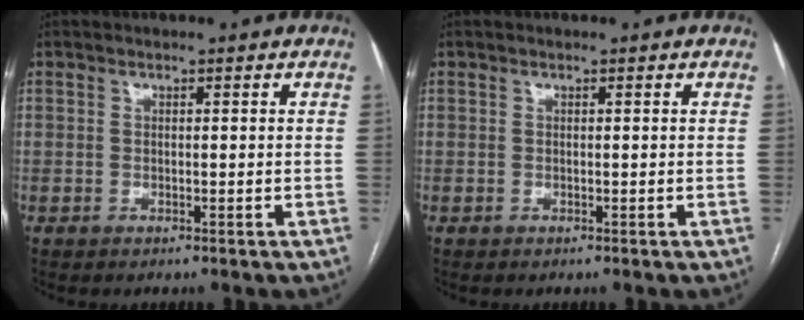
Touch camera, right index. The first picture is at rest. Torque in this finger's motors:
{"motor_torque": [0.00, 0.00, 0.00, 0.01]}